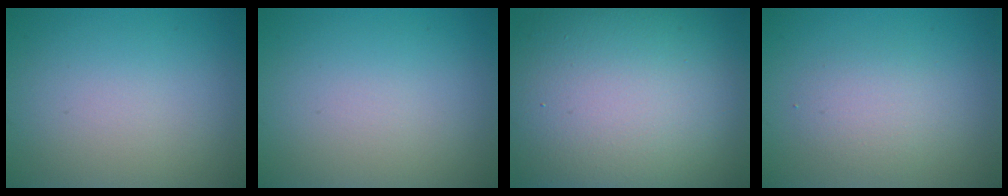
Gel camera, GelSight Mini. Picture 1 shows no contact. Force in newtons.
{"total": 0.0}
{"total": 18.0, "press": 17.9, "slide": 1.2}
{"total": 2.3, "press": 2.3, "slide": 0.2}